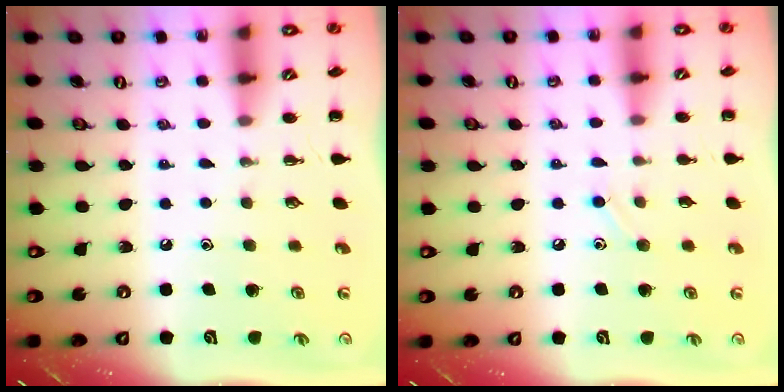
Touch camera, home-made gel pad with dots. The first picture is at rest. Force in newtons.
{"total": 6.2, "press": 5.8, "slide": 2.2}